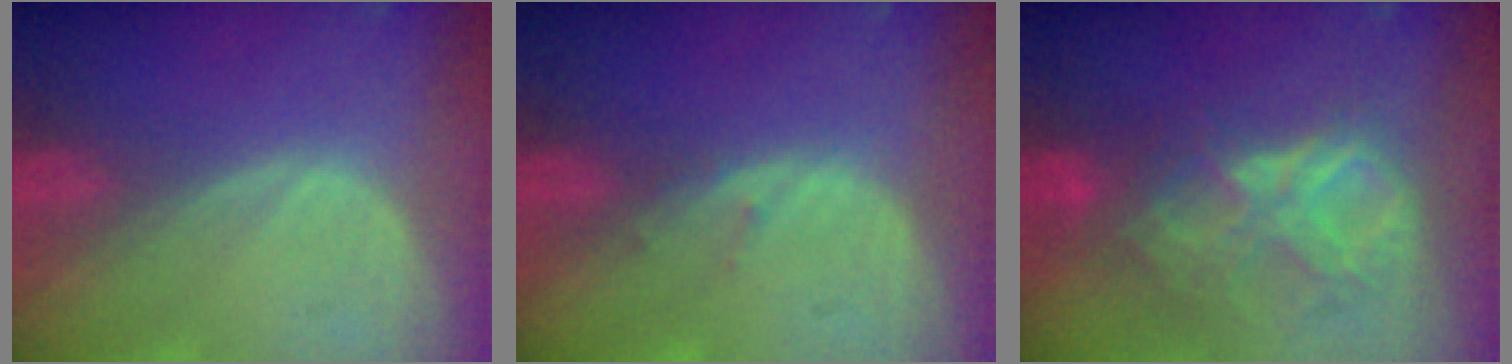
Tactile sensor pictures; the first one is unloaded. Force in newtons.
{"total": 0.9, "press": 0.6, "slide": 0.6}
{"total": 8.7, "press": 7.7, "slide": 4.1}